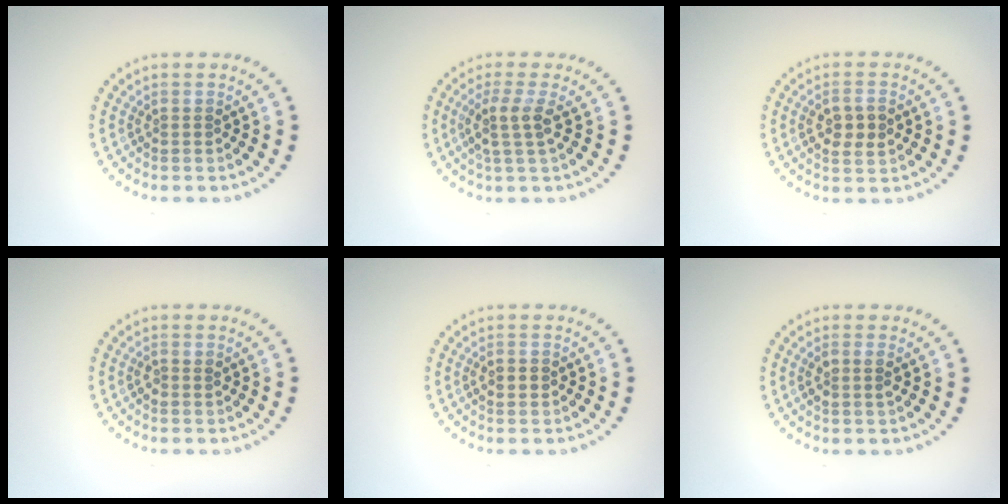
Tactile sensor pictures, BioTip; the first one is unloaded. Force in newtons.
{"total": 2.6, "press": 2.0, "slide": 1.6}
{"total": 3.0, "press": 3.0, "slide": 0.2}
{"total": 0.8, "press": 0.7, "slide": 0.2}
{"total": 1.9, "press": 1.9, "slide": 0.2}
{"total": 1.6, "press": 1.4, "slide": 0.6}